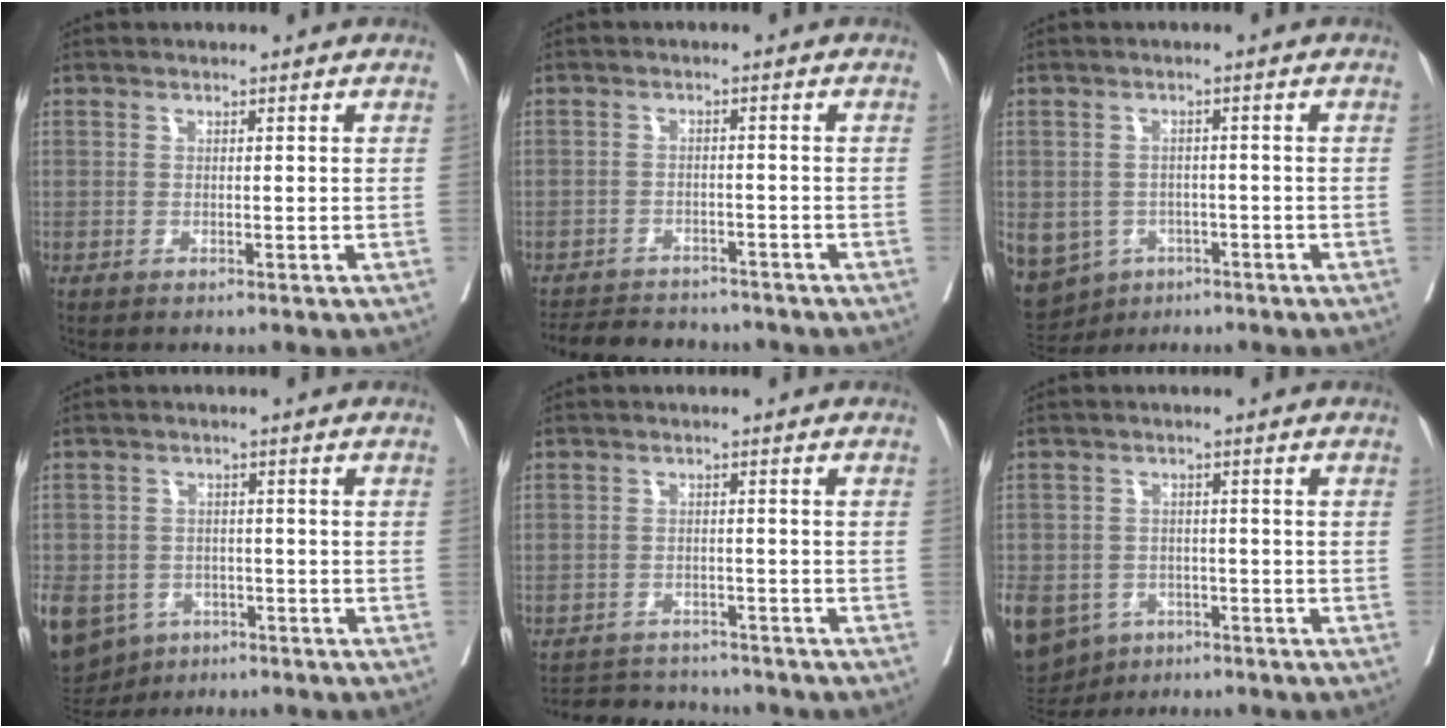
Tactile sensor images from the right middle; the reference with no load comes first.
{"total": 8.7, "force": [-8.0, 2.7, 2.1], "torque": [-0.034, 0.001, -0.110]}
{"total": 14.8, "force": [-6.8, 12.2, 4.9], "torque": [-0.183, -0.007, -0.089]}
{"total": 13.4, "force": [-7.0, 10.4, 4.8], "torque": [-0.158, -0.009, -0.100]}
{"total": 7.3, "force": [-7.0, 1.7, 0.9], "torque": [-0.013, 0.007, -0.101]}
{"total": 12.3, "force": [-6.7, 9.4, 4.2], "torque": [-0.133, -0.008, -0.096]}